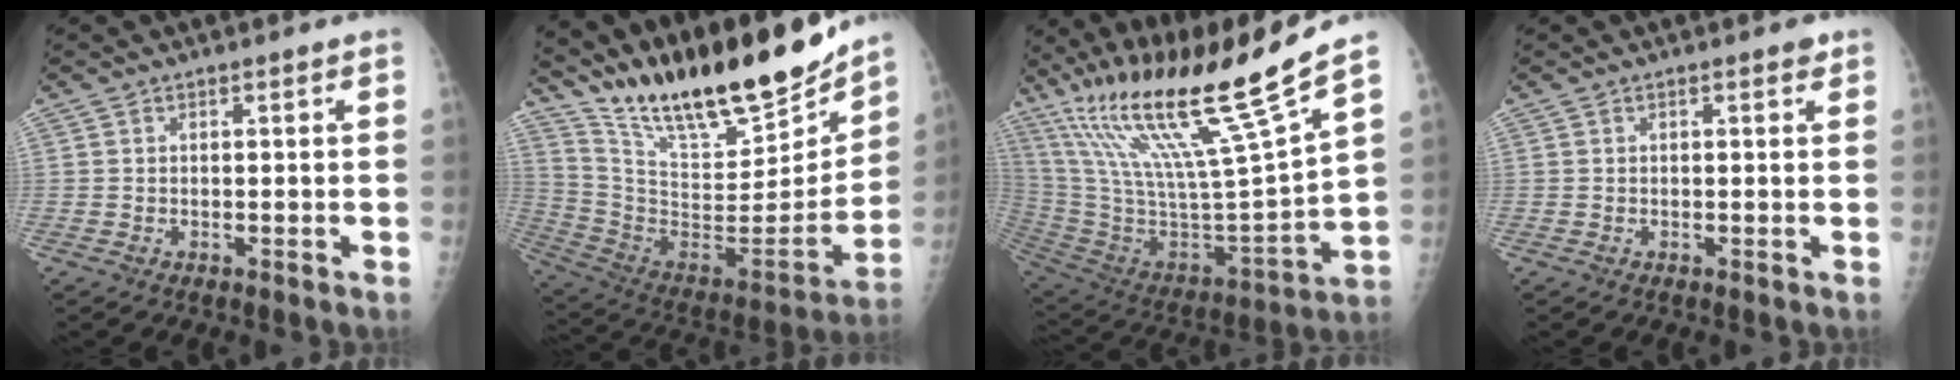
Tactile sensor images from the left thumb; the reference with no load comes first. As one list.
[{"total": 27.1, "force": [22.1, 6.7, 14.2], "torque": [-0.206, -0.107, 0.371]}, {"total": 25.6, "force": [18.1, 0.5, 18.0], "torque": [-0.312, -0.077, 0.341]}, {"total": 1.0, "force": [0.6, 0.4, 0.6], "torque": [-0.004, -0.001, 0.004]}]